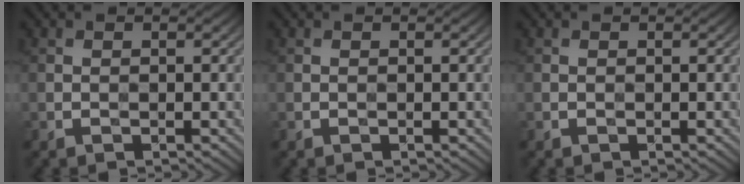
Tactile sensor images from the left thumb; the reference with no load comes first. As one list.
[{"total": 0.0}, {"total": 0.0}]